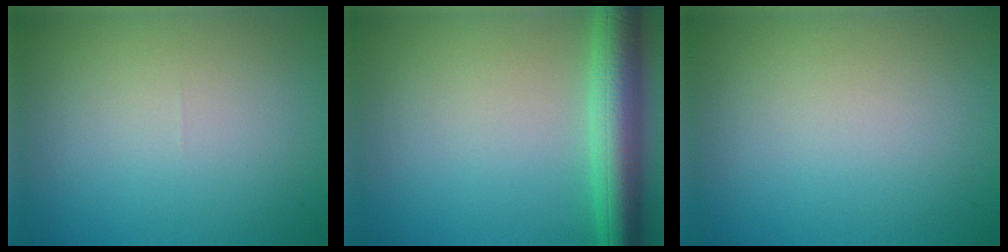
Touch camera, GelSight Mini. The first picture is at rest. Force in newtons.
{"total": 5.9, "press": 5.9, "slide": 0.2}
{"total": 0.0}